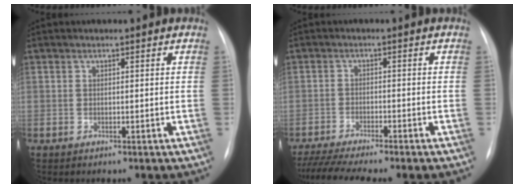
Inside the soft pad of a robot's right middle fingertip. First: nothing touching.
{"total": 10.1, "force": [-8.7, 0.0, 5.2], "torque": [-0.078, -0.017, -0.138]}